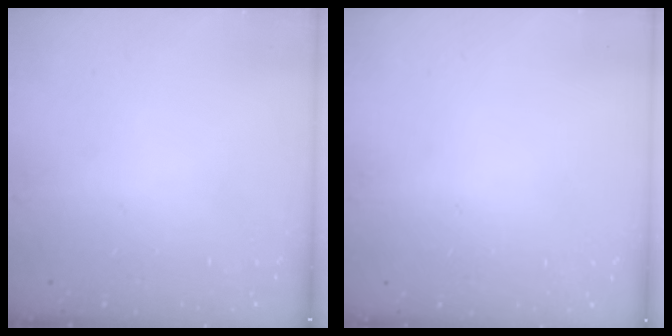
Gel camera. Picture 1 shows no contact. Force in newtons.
{"total": 0.0}